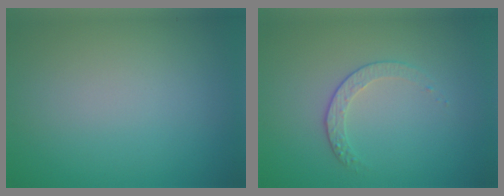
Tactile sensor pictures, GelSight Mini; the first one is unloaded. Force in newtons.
{"total": 1.6, "press": 1.0, "slide": 1.3}